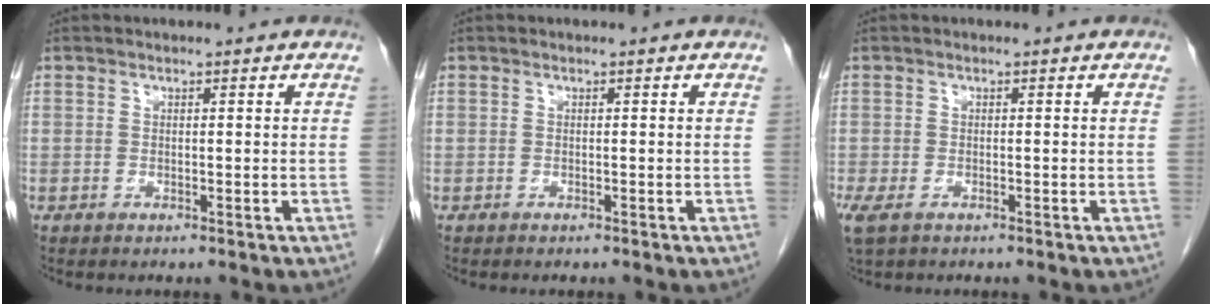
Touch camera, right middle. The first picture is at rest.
{"total": 0.0}
{"total": 4.0, "force": [-2.2, 2.2, 2.5], "torque": [-0.064, -0.013, -0.036]}